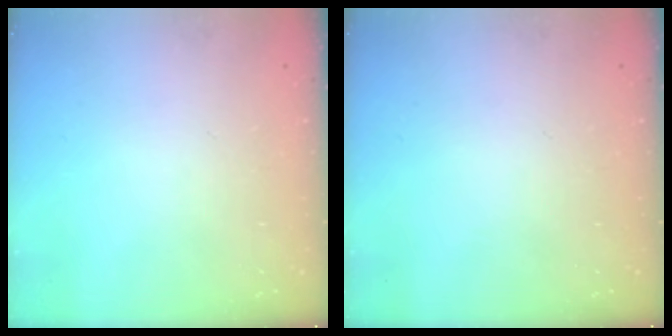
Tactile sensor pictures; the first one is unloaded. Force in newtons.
{"total": 0.0}